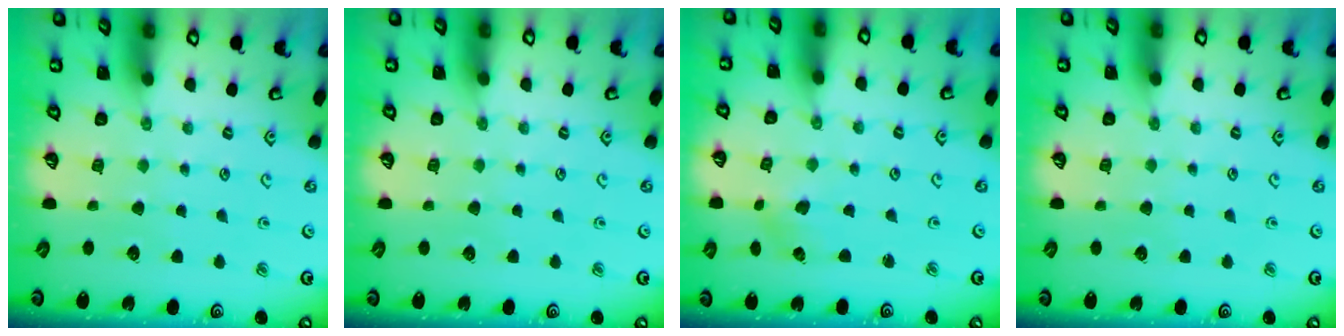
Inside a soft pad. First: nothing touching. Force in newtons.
{"total": 0.0}
{"total": 2.6, "press": 2.6, "slide": 0.2}
{"total": 0.0}